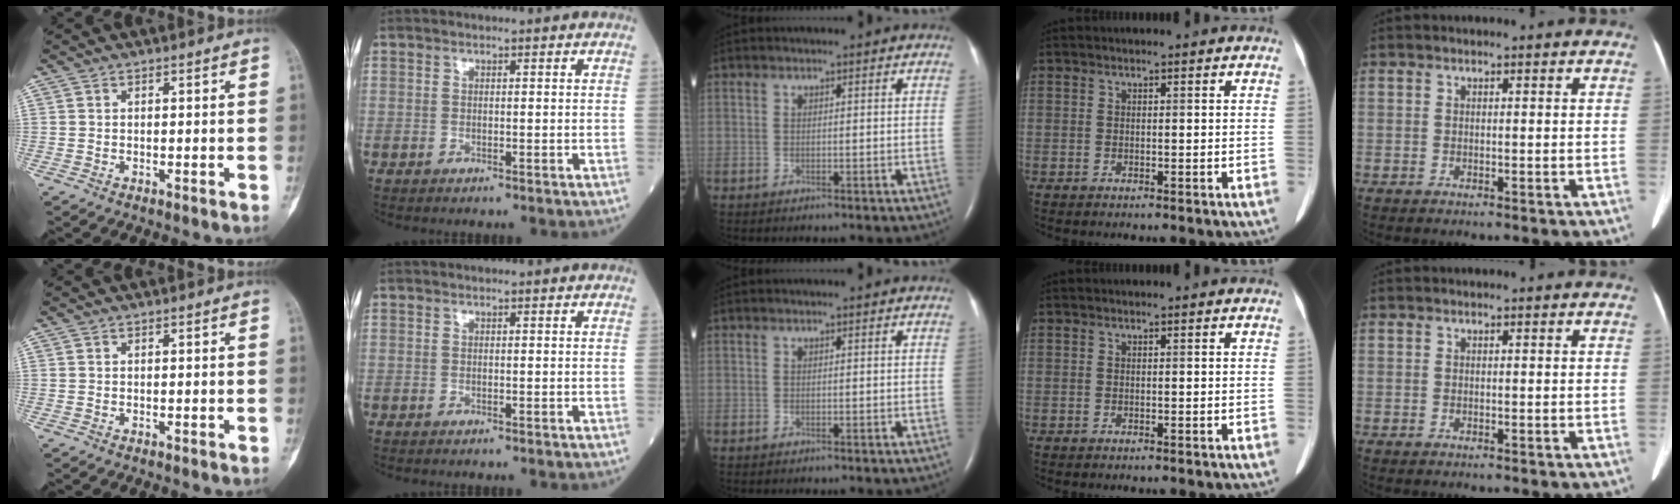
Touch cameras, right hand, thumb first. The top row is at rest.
{}